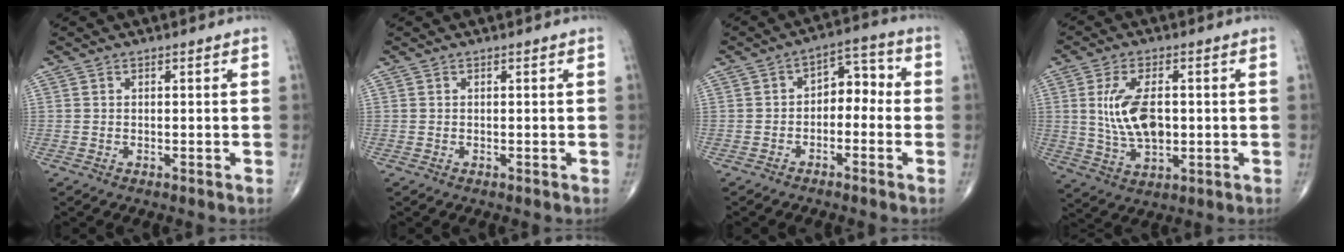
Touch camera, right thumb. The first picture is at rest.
{"total": 0.0}
{"total": 6.5, "force": [-1.2, 4.3, 4.6], "torque": [-0.039, 0.041, -0.032]}
{"total": 10.6, "force": [0.9, 5.6, 9.0], "torque": [-0.170, -0.006, 0.025]}